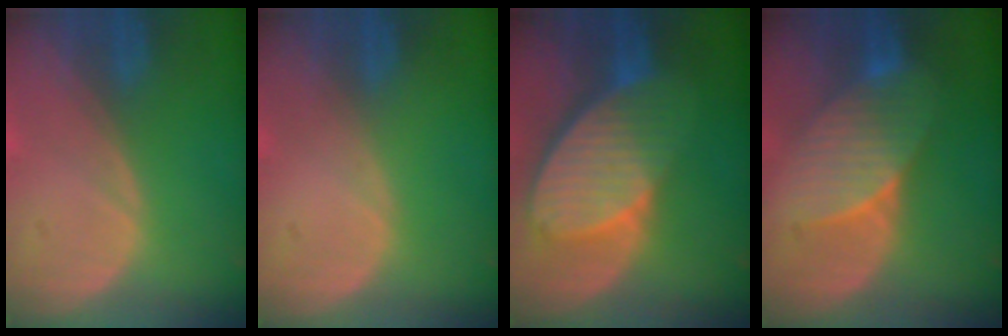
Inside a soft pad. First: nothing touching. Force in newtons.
{"total": 0.0}
{"total": 10.3, "press": 9.0, "slide": 5.0}
{"total": 7.2, "press": 7.1, "slide": 1.4}